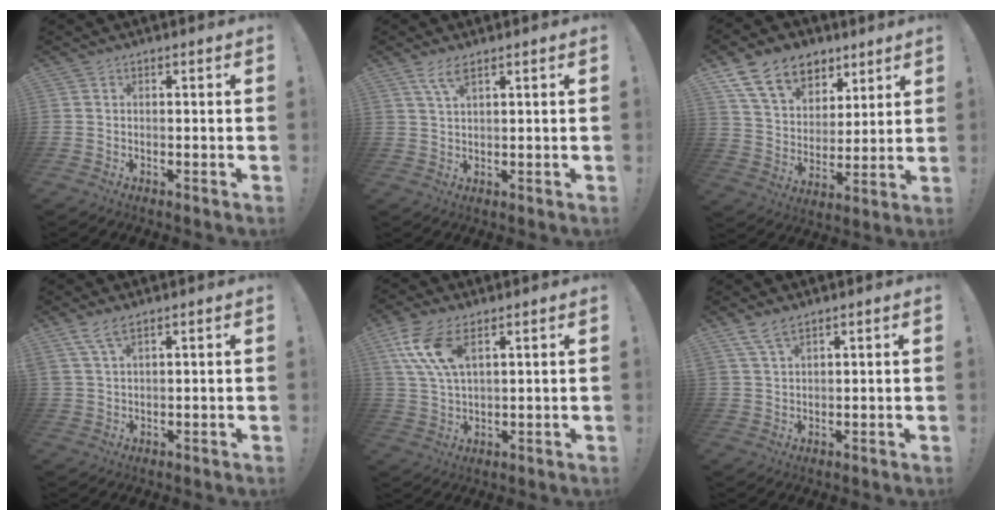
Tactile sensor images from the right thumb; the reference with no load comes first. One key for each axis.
{"total": 4.3, "fx": 2.7, "fy": 0.9, "fz": 3.2, "tx": -0.061, "ty": -0.005, "tz": 0.046}
{"total": 16.6, "fx": 9.7, "fy": 11.3, "fz": 7.3, "tx": -0.111, "ty": -0.054, "tz": 0.186}
{"total": 5.4, "fx": 3.7, "fy": 1.3, "fz": 3.6, "tx": -0.076, "ty": -0.010, "tz": 0.072}
{"total": 12.0, "fx": 5.9, "fy": 5.8, "fz": 8.7, "tx": -0.180, "ty": -0.010, "tz": 0.113}
{"total": 5.5, "fx": 4.3, "fy": 1.9, "fz": 2.8, "tx": -0.057, "ty": -0.016, "tz": 0.082}